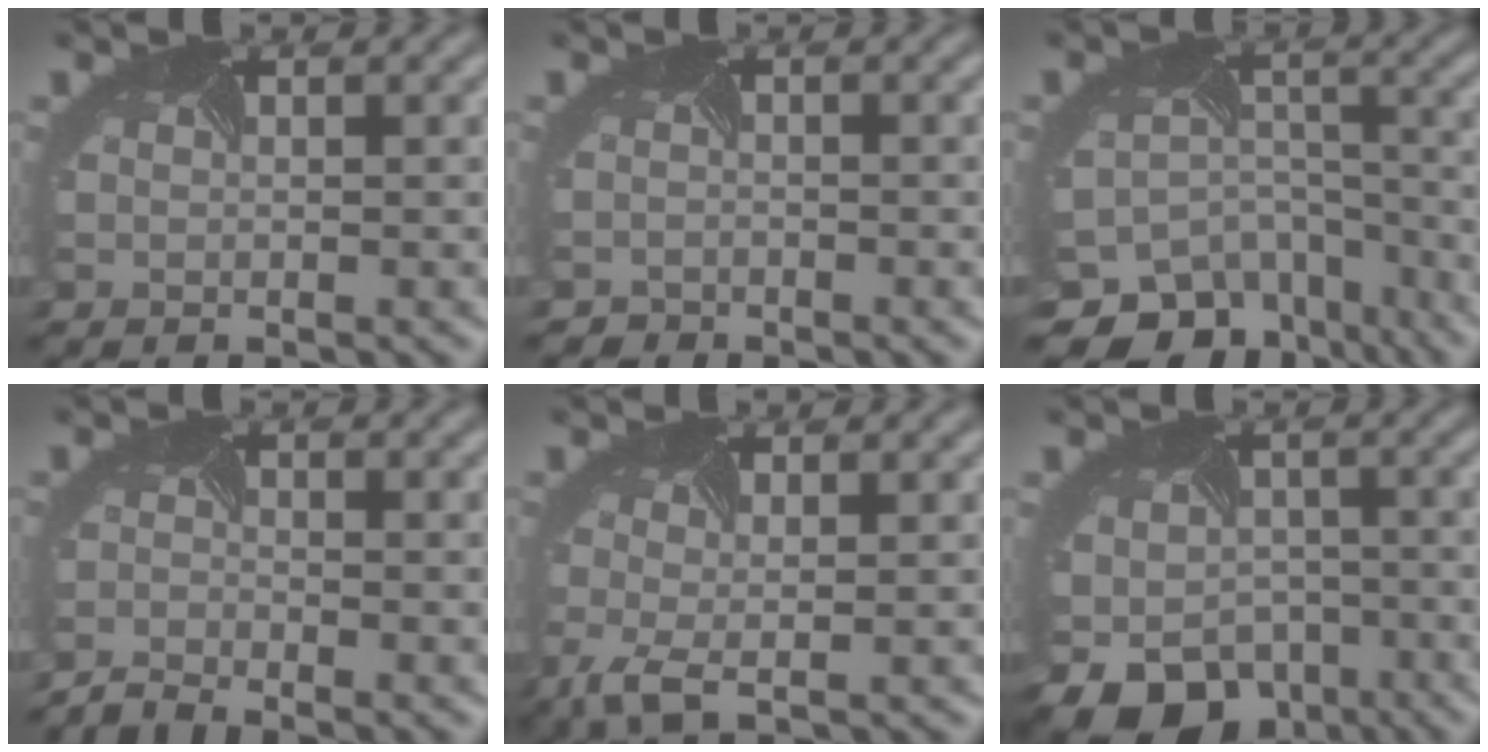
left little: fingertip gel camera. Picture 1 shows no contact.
{"total": 1.9, "force": [-1.7, 0.5, -0.7], "torque": [0.009, -0.006, -0.032]}
{"total": 12.0, "force": [-9.7, 6.5, 2.6], "torque": [-0.047, -0.011, -0.131]}
{"total": 2.8, "force": [-2.8, -0.5, -0.3], "torque": [-0.005, -0.008, -0.058]}
{"total": 2.4, "force": [-1.0, 0.6, 2.1], "torque": [-0.056, -0.002, -0.022]}
{"total": 11.6, "force": [-6.1, 9.0, 4.1], "torque": [-0.099, -0.046, -0.087]}